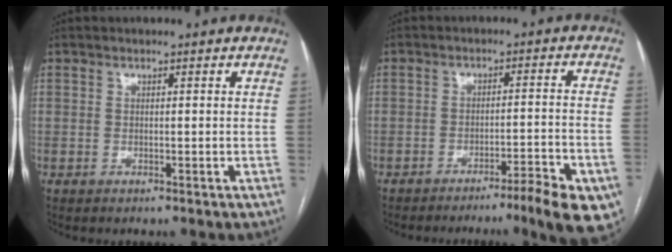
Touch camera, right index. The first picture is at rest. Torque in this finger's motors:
{"motor_torque": [0.93, -1.10, -0.01, -0.01]}